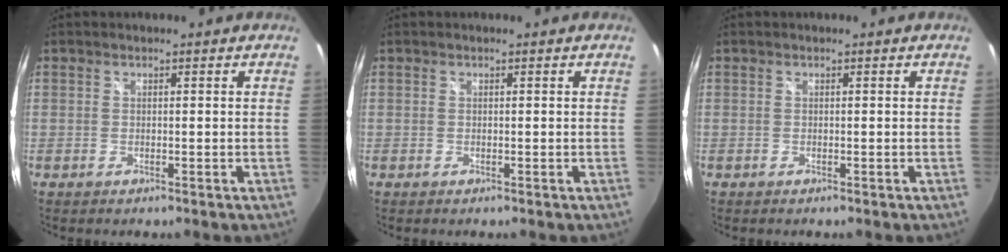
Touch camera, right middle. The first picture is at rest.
{"total": 0.0}
{"total": 0.0}